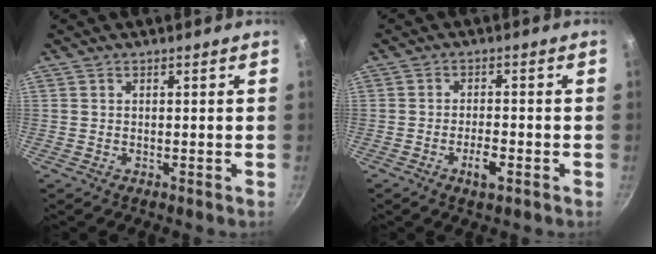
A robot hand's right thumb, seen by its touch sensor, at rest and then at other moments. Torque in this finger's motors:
{"motor_torque": [0.30, 0.59, 0.13, -0.23, 0.14]}